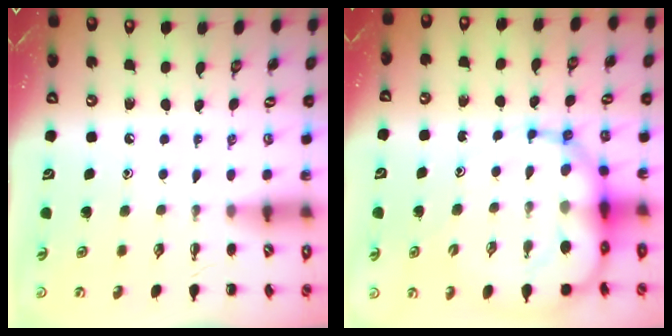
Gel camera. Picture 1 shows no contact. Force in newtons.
{"total": 15.5, "press": 15.0, "slide": 4.1}